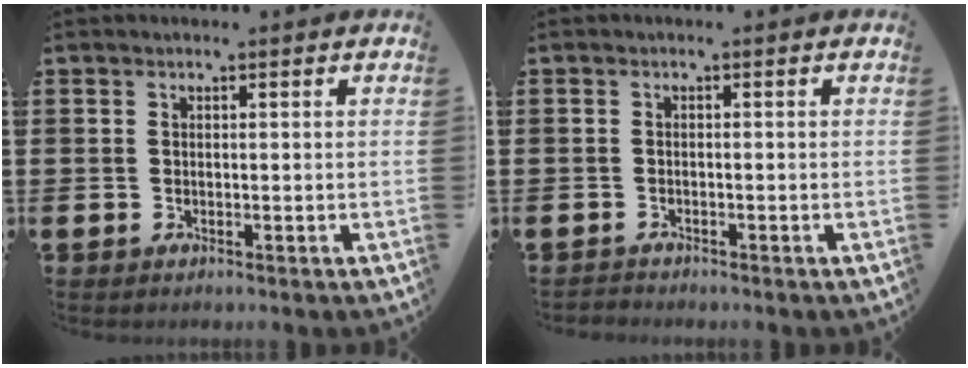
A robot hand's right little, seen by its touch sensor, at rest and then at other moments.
{"total": 0.6, "force": [-0.6, 0.1, 0.0], "torque": [-0.001, -0.002, -0.013]}